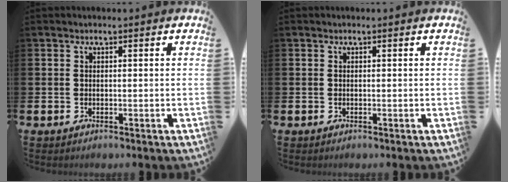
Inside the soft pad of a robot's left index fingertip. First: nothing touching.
{"total": 0.0}